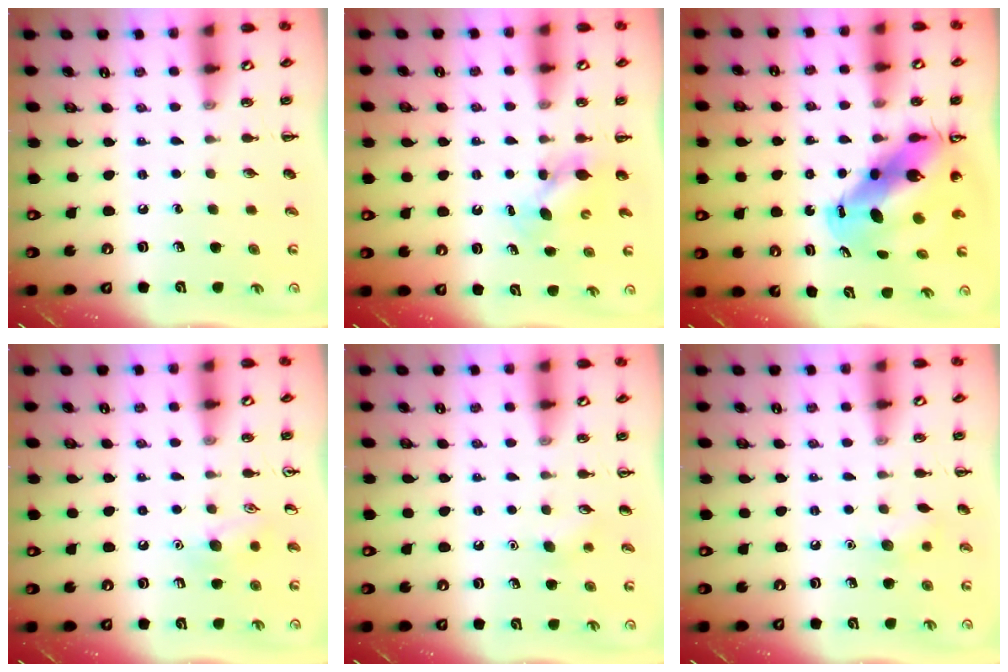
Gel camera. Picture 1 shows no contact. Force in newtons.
{"total": 4.8, "press": 4.7, "slide": 0.7}
{"total": 13.2, "press": 12.7, "slide": 3.6}
{"total": 7.7, "press": 7.6, "slide": 1.6}
{"total": 4.7, "press": 4.5, "slide": 1.2}
{"total": 6.7, "press": 6.4, "slide": 1.8}